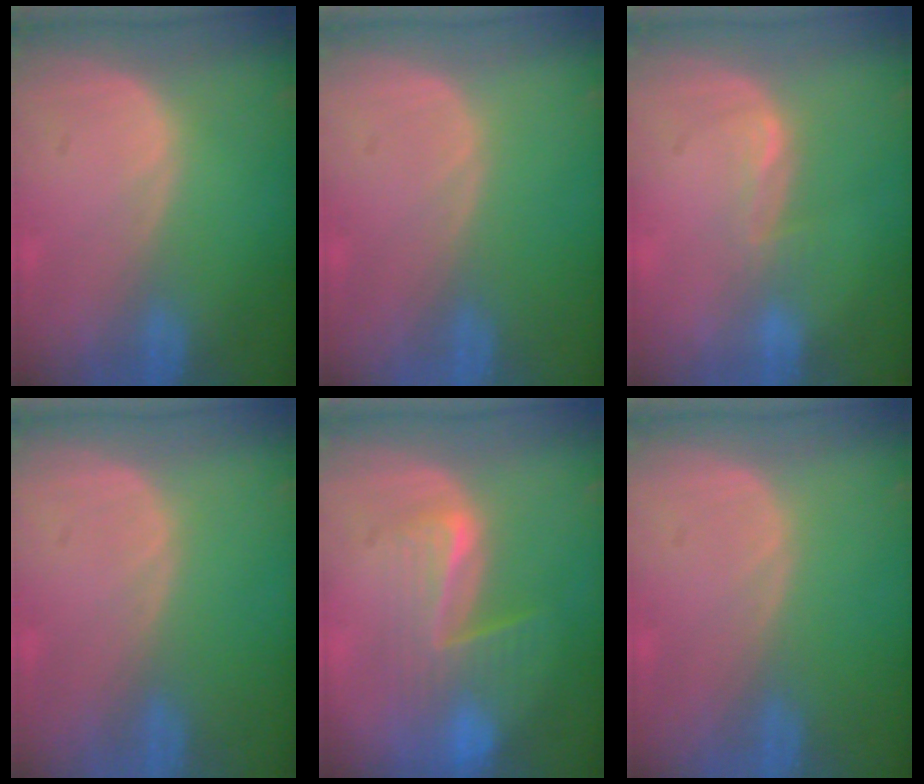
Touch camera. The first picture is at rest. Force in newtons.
{"total": 0.0}
{"total": 2.0, "press": 2.0, "slide": 0.3}
{"total": 0.0}
{"total": 7.4, "press": 7.1, "slide": 2.2}
{"total": 0.0}